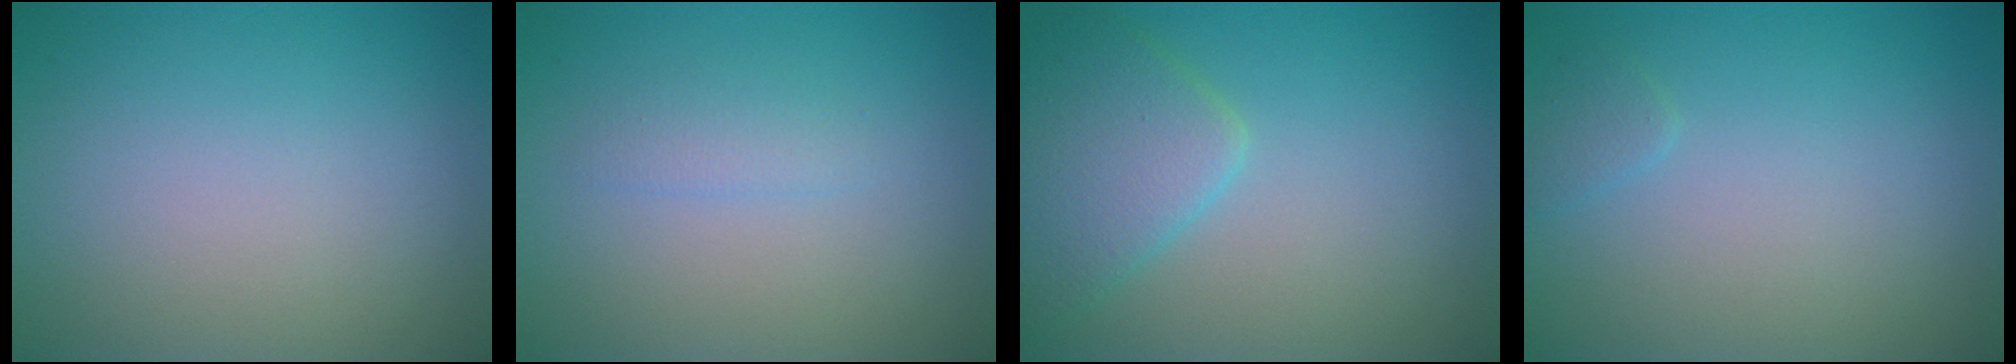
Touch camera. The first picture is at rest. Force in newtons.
{"total": 1.2, "press": 1.2, "slide": 0.1}
{"total": 4.2, "press": 4.2, "slide": 0.2}
{"total": 0.8, "press": 0.8, "slide": 0.1}